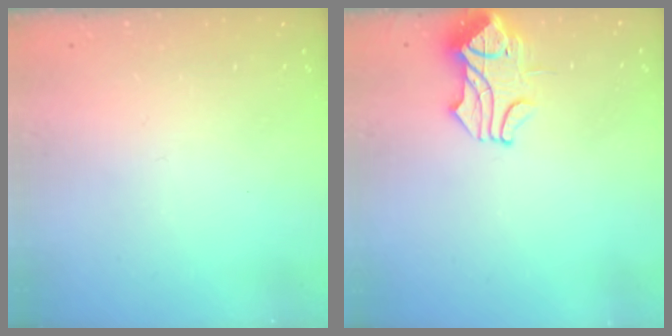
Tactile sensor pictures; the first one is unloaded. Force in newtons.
{"total": 1.5, "press": 1.1, "slide": 1.0}